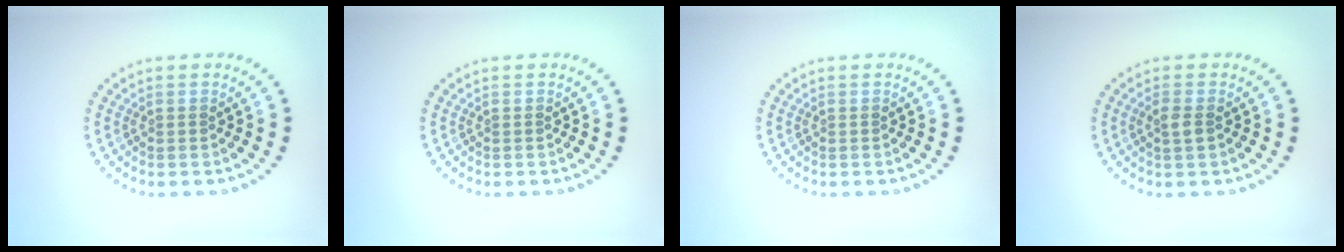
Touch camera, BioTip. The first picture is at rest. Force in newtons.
{"total": 0.0}
{"total": 0.0}
{"total": 1.5, "press": 1.4, "slide": 0.3}